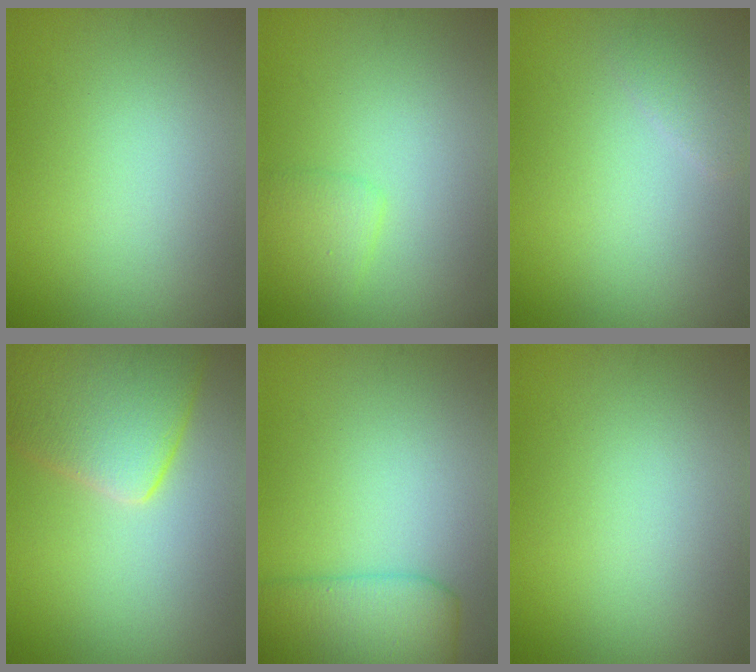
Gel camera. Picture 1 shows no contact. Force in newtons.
{"total": 1.6, "press": 1.6, "slide": 0.0}
{"total": 1.2, "press": 1.2, "slide": 0.1}
{"total": 6.7, "press": 6.6, "slide": 0.4}
{"total": 6.0, "press": 6.0, "slide": 0.1}
{"total": 0.0}